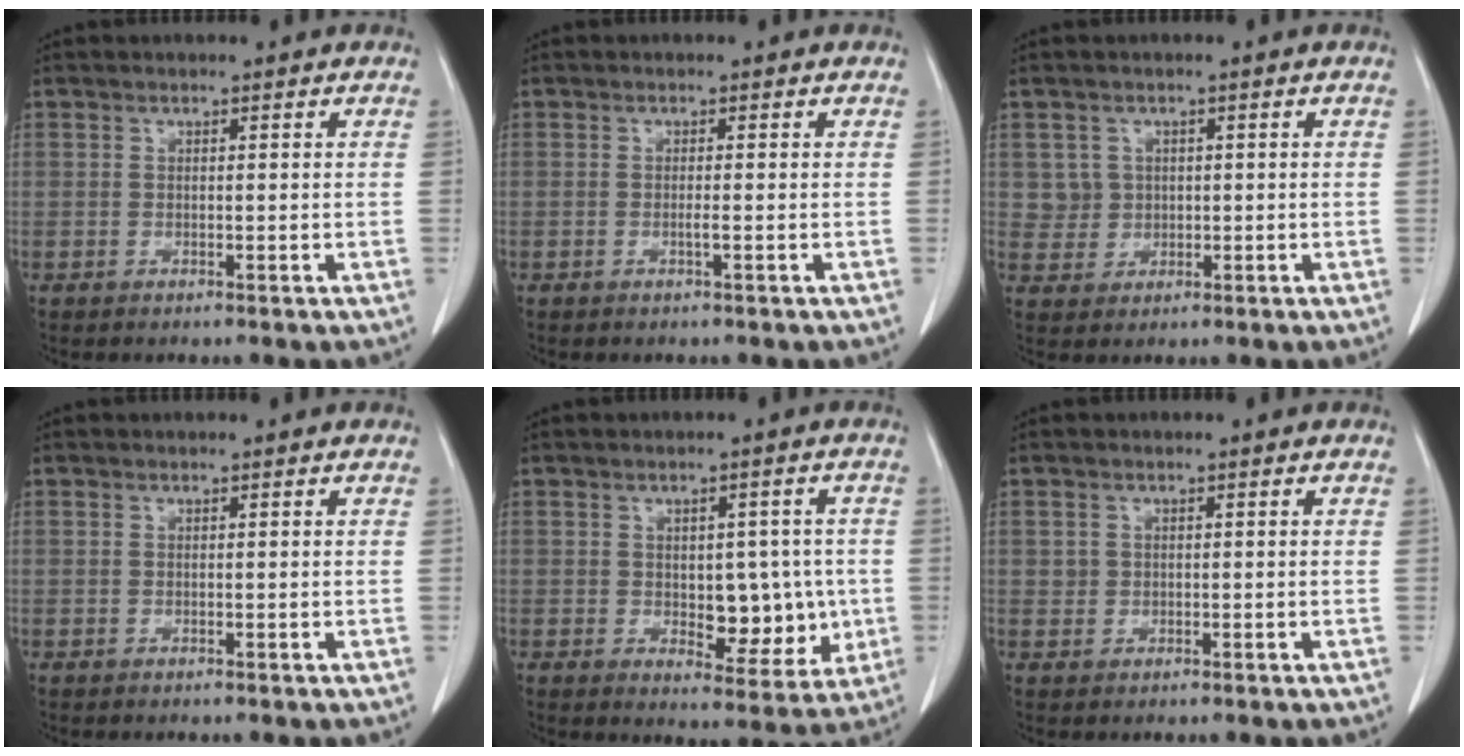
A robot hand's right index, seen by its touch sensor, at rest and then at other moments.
{"total": 0.8, "force": [-0.3, -0.1, 0.7], "torque": [-0.016, 0.000, -0.006]}
{"total": 3.2, "force": [0.7, 3.1, 0.1], "torque": [0.006, 0.005, 0.016]}
{"total": 0.0}
{"total": 8.4, "force": [-0.7, 4.6, 6.9], "torque": [-0.071, 0.007, 0.003]}
{"total": 1.1, "force": [0.1, 1.1, 0.2], "torque": [-0.002, 0.004, 0.003]}